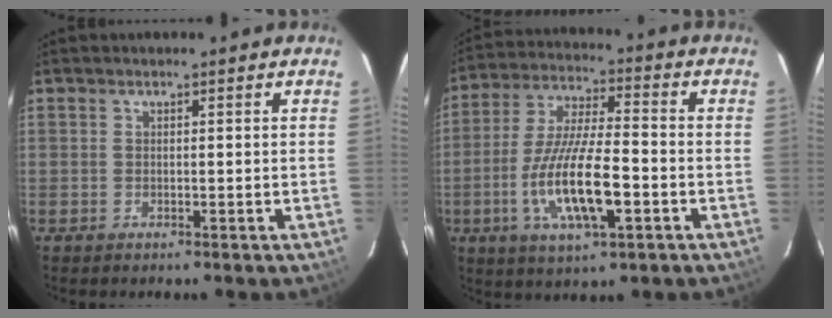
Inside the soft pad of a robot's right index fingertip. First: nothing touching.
{"total": 15.1, "force": [-4.8, 4.0, 13.8], "torque": [-0.281, -0.014, -0.086]}